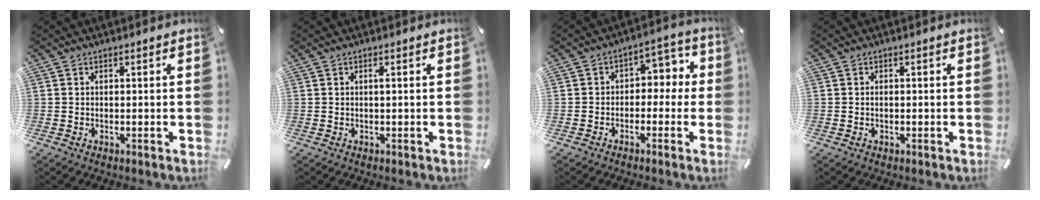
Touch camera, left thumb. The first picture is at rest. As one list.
[{"total": 0.8, "force": [0.1, 0.0, 0.8], "torque": [-0.015, 0.000, 0.000]}, {"total": 5.4, "force": [-1.1, 4.4, 3.1], "torque": [-0.036, 0.012, -0.031]}, {"total": 0.9, "force": [-0.1, 0.5, 0.7], "torque": [-0.015, 0.001, -0.003]}]